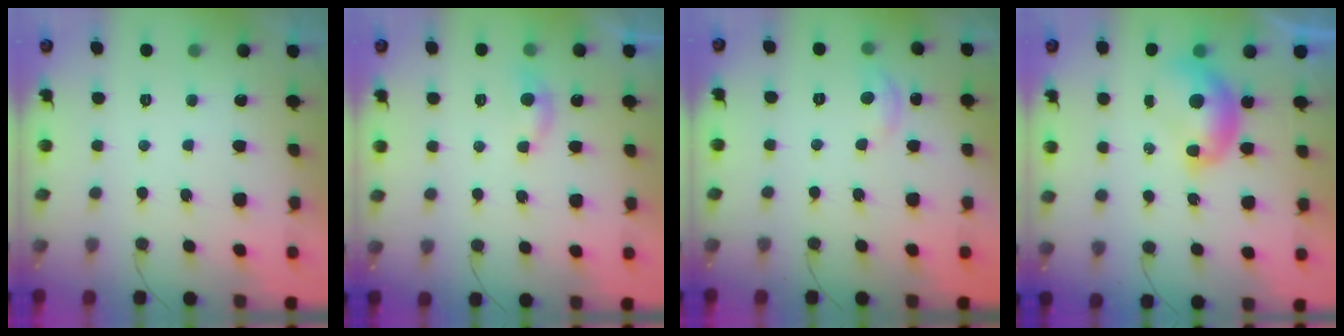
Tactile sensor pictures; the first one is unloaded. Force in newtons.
{"total": 5.0, "press": 4.9, "slide": 0.4}
{"total": 4.4, "press": 4.4, "slide": 0.5}
{"total": 7.7, "press": 7.6, "slide": 1.4}